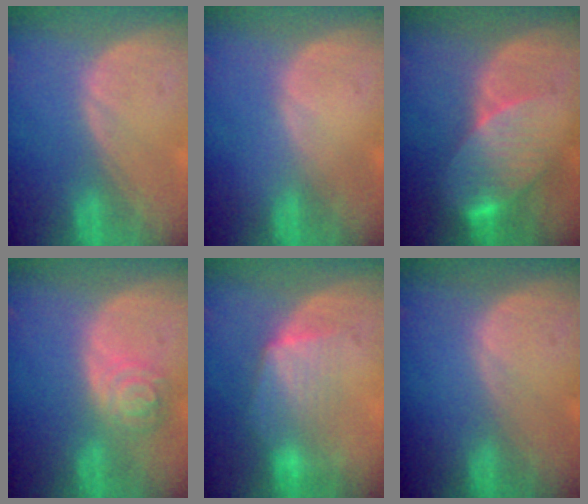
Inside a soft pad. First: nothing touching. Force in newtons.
{"total": 0.0}
{"total": 8.4, "press": 7.4, "slide": 3.9}
{"total": 5.3, "press": 4.8, "slide": 2.4}
{"total": 7.0, "press": 6.4, "slide": 2.8}
{"total": 0.0}